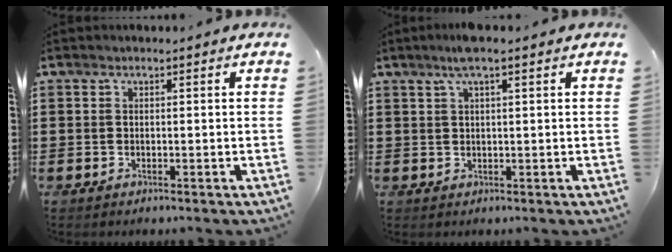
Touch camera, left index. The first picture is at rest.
{"total": 3.0, "force": [1.7, 0.1, 2.5], "torque": [-0.051, 0.003, 0.030]}